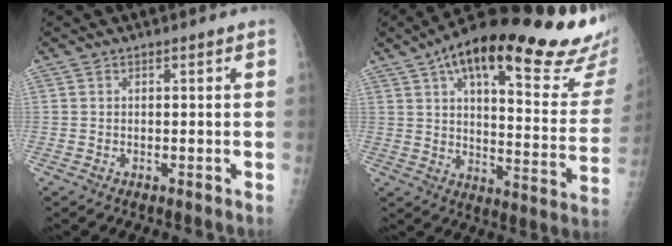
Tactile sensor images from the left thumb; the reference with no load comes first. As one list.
[{"total": 33.0, "force": [20.5, 9.5, 24.0], "torque": [-0.294, -0.040, 0.281]}]